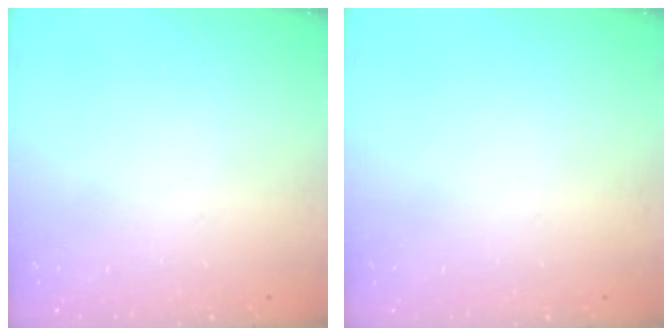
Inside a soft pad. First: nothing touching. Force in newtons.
{"total": 0.0}